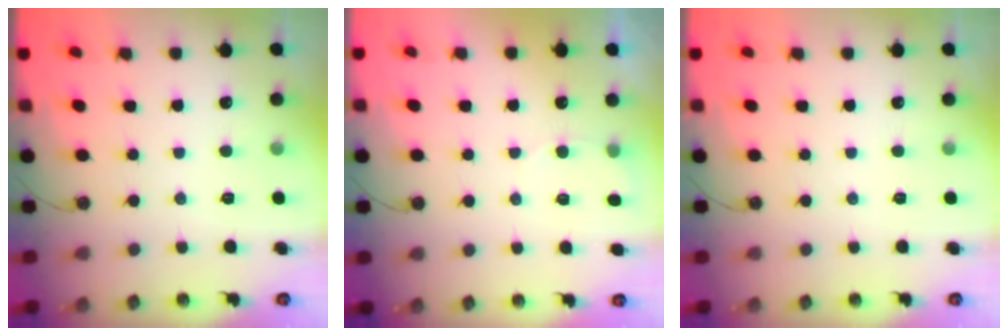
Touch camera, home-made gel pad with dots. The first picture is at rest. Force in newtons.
{"total": 3.6, "press": 3.4, "slide": 1.4}
{"total": 0.0}